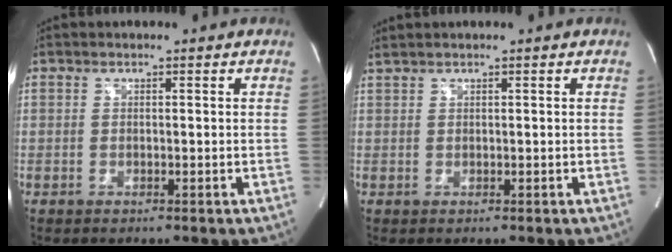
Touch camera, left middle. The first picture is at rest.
{"total": 1.0, "force": [0.9, -0.1, 0.4], "torque": [-0.016, 0.015, 0.027]}